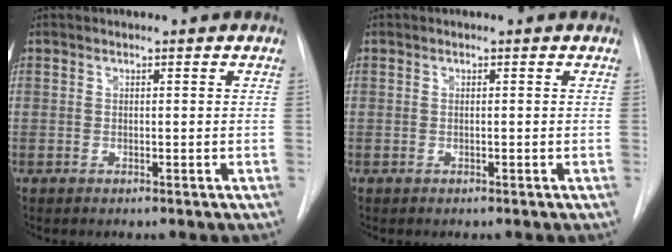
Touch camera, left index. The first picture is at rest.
{"total": 0.0}